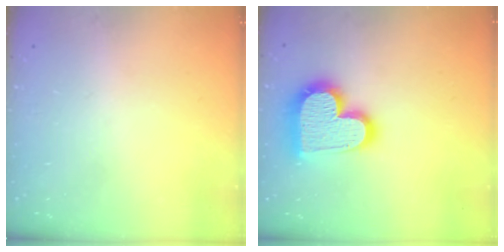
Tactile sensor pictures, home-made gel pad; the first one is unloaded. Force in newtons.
{"total": 19.5, "press": 19.5, "slide": 1.5}